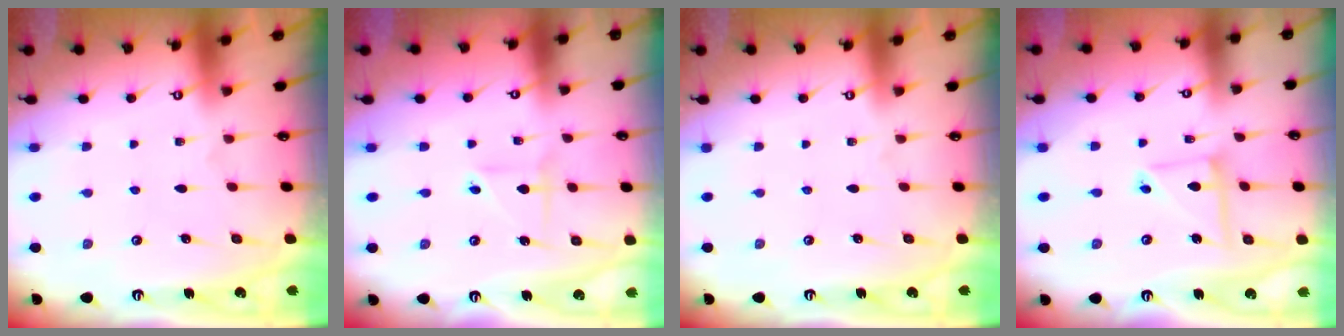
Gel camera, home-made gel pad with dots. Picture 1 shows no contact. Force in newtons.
{"total": 2.1, "press": 2.0, "slide": 0.5}
{"total": 0.0}
{"total": 8.3, "press": 8.3, "slide": 0.7}